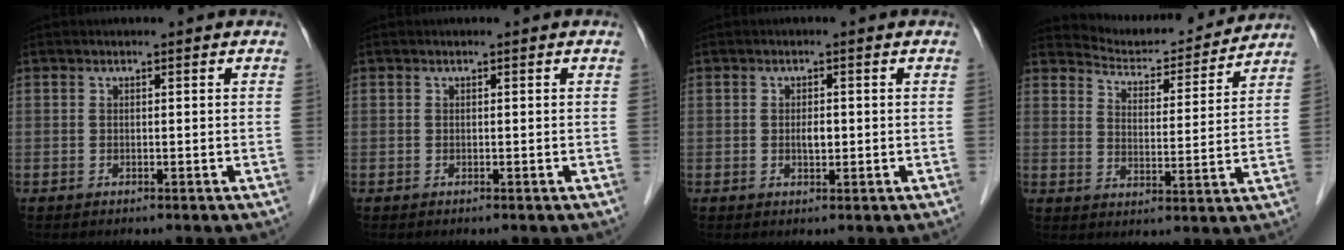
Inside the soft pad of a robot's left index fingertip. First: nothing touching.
{"total": 0.0}
{"total": 1.7, "force": [-0.1, 0.7, 1.5], "torque": [-0.027, 0.000, 0.000]}
{"total": 11.1, "force": [10.9, 1.5, 1.0], "torque": [-0.016, -0.004, 0.157]}